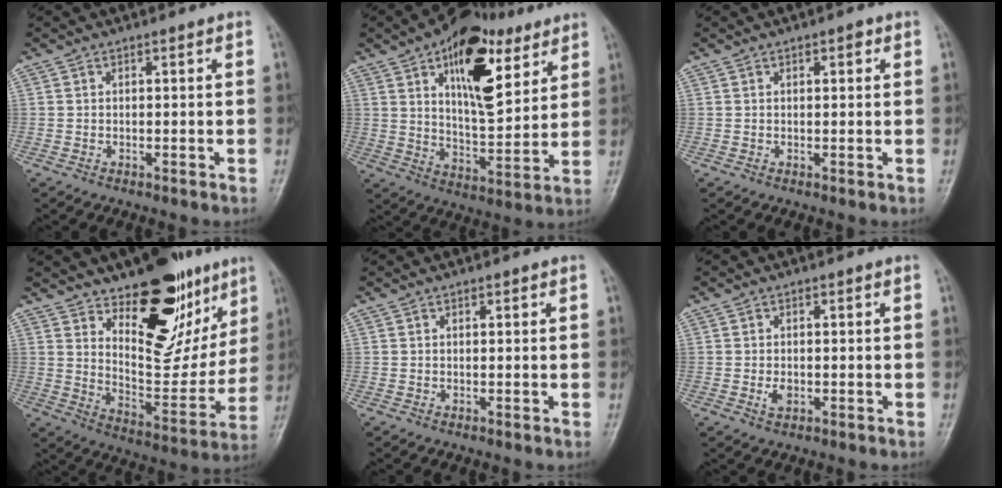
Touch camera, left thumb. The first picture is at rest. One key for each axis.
{"total": 18.8, "fx": 8.9, "fy": 9.0, "fz": 14.0, "tx": -0.169, "ty": -0.032, "tz": 0.141}
{"total": 1.6, "fx": 0.7, "fy": 0.8, "fz": 1.2, "tx": -0.012, "ty": 0.001, "tz": 0.009}
{"total": 21.4, "fx": 12.4, "fy": 10.4, "fz": 14.0, "tx": -0.139, "ty": -0.083, "tz": 0.197}
{"total": 0.5, "fx": 0.2, "fy": 0.3, "fz": 0.3, "tx": -0.003, "ty": 0.000, "tz": 0.003}
{"total": 2.1, "fx": -0.5, "fy": 1.4, "fz": 1.4, "tx": -0.022, "ty": -0.001, "tz": -0.007}